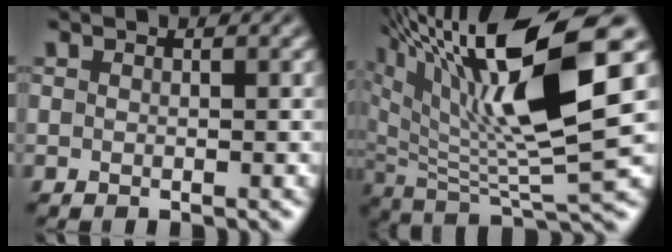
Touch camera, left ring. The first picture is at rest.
{"total": 14.2, "force": [6.3, 3.5, 12.2], "torque": [-0.212, 0.007, 0.114]}